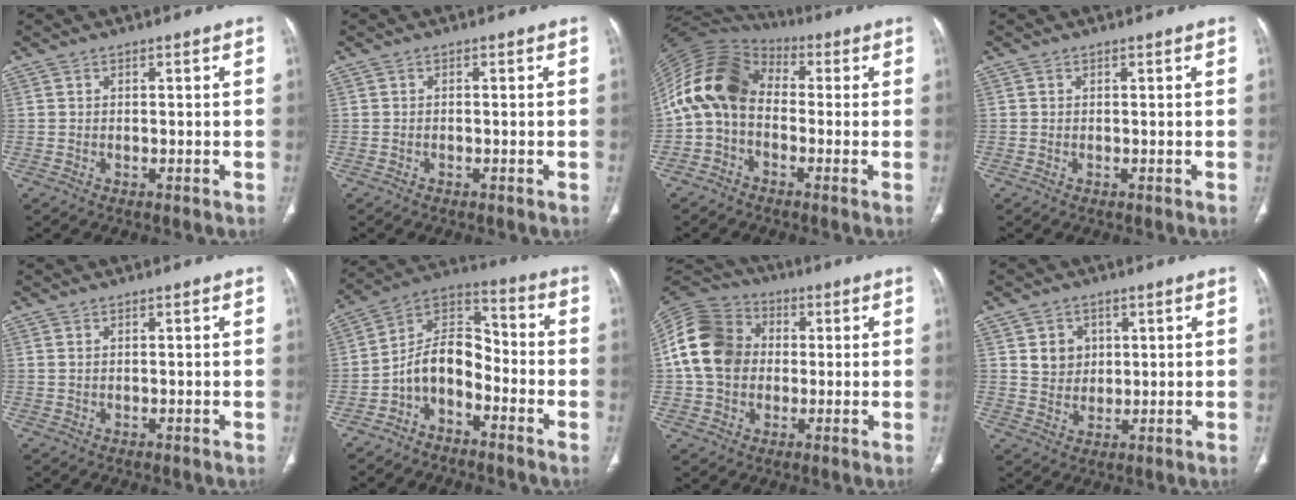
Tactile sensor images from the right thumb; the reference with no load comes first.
{"total": 0.0}
{"total": 13.5, "force": [-0.5, 9.7, 9.4], "torque": [-0.175, 0.045, -0.027]}
{"total": 0.0}
{"total": 0.6, "force": [0.3, 0.3, 0.4], "torque": [-0.012, 0.006, 0.008]}
{"total": 10.2, "force": [-4.5, 6.4, 6.5], "torque": [-0.099, 0.080, -0.095]}
{"total": 15.7, "force": [0.8, 12.8, 9.0], "torque": [-0.162, 0.029, 0.009]}
{"total": 5.3, "force": [1.7, 4.5, 2.1], "torque": [-0.012, -0.009, 0.035]}